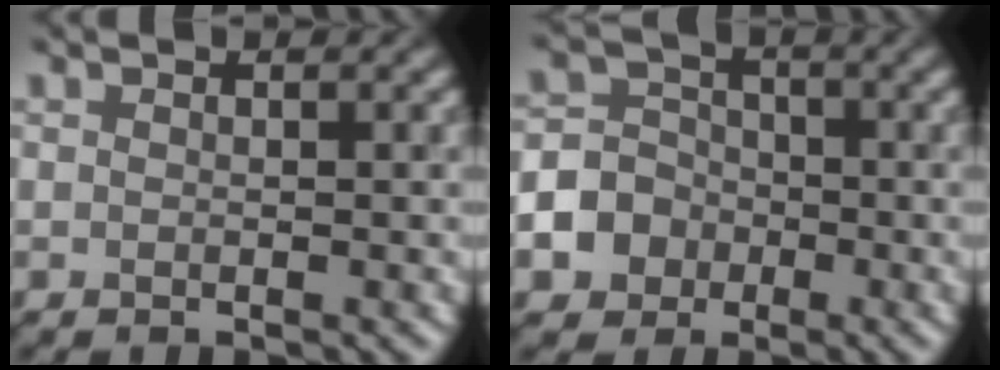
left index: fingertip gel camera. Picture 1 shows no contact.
{"total": 5.9, "force": [-2.9, 5.1, 0.8], "torque": [-0.002, -0.007, -0.069]}